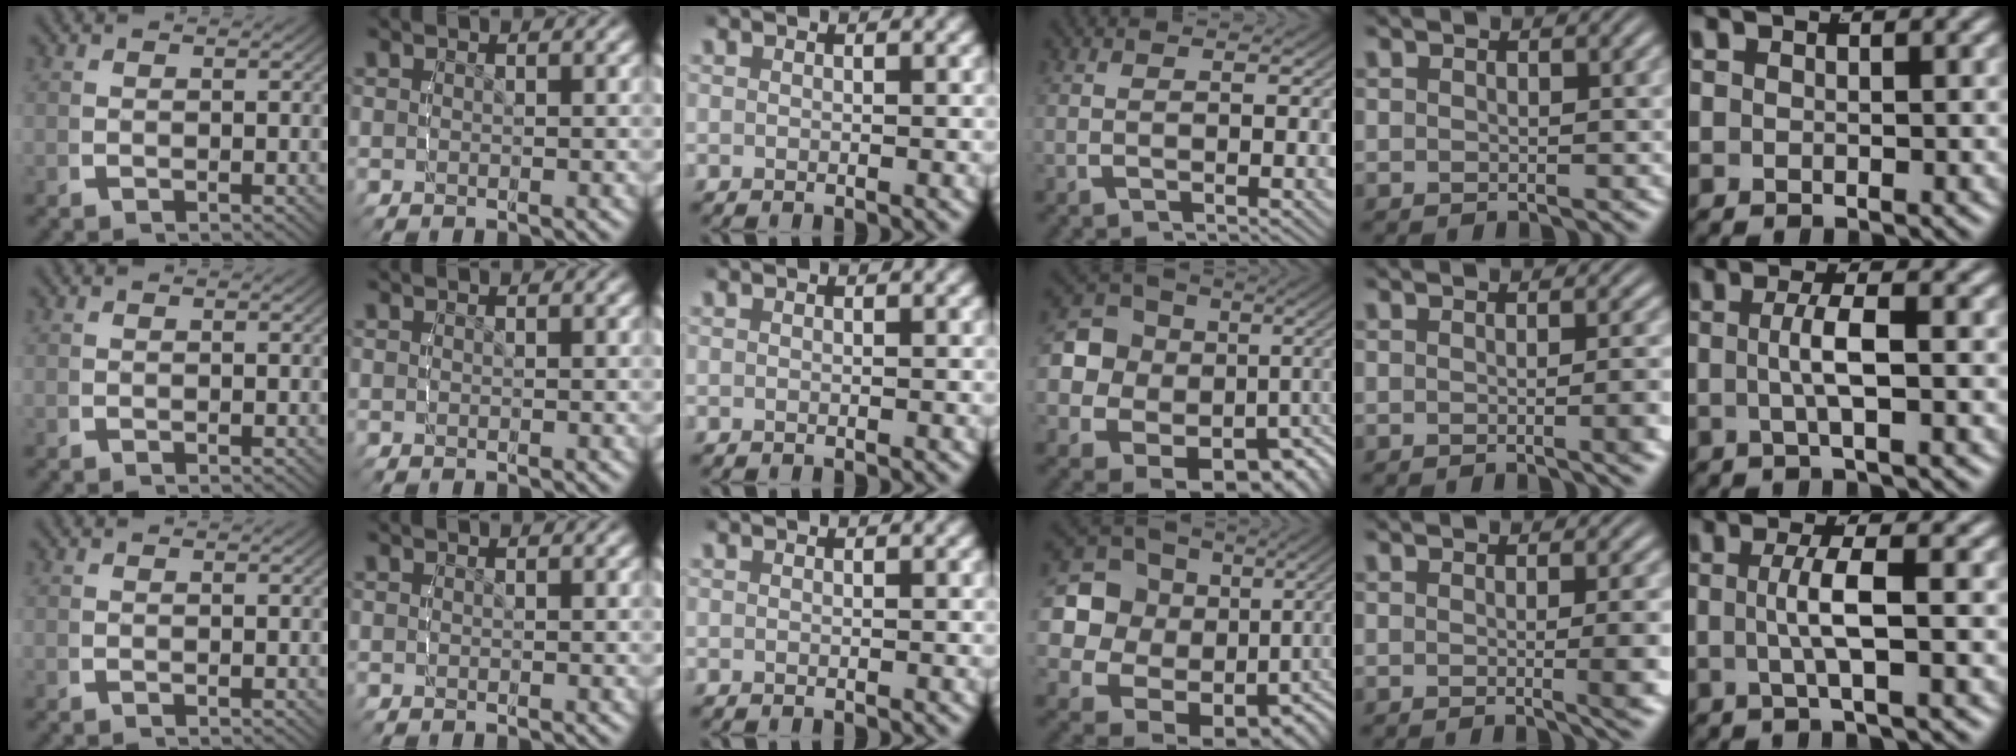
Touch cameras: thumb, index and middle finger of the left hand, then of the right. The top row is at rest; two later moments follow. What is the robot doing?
{"motion": "lift_and_place", "object": "glue stick"}